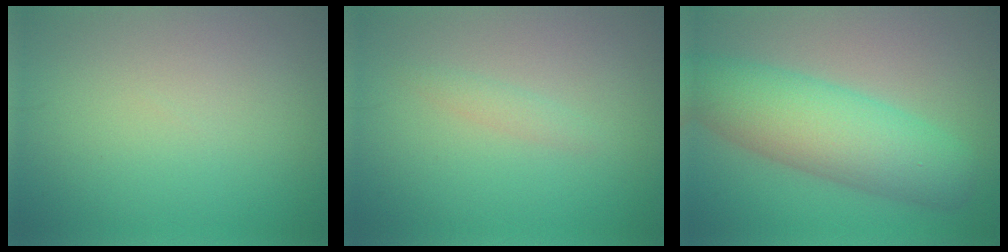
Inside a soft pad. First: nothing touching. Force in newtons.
{"total": 1.0, "press": 1.0, "slide": 0.1}
{"total": 8.1, "press": 8.1, "slide": 0.2}